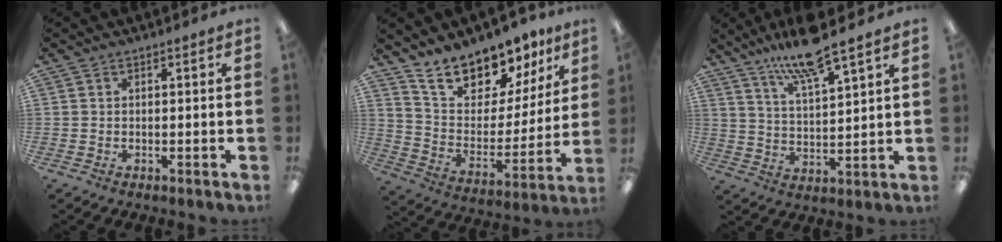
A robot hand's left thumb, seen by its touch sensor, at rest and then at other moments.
{"total": 15.5, "force": [13.8, 5.7, 3.9], "torque": [-0.083, -0.116, 0.250]}
{"total": 11.7, "force": [9.5, 1.9, 6.5], "torque": [-0.127, -0.044, 0.167]}